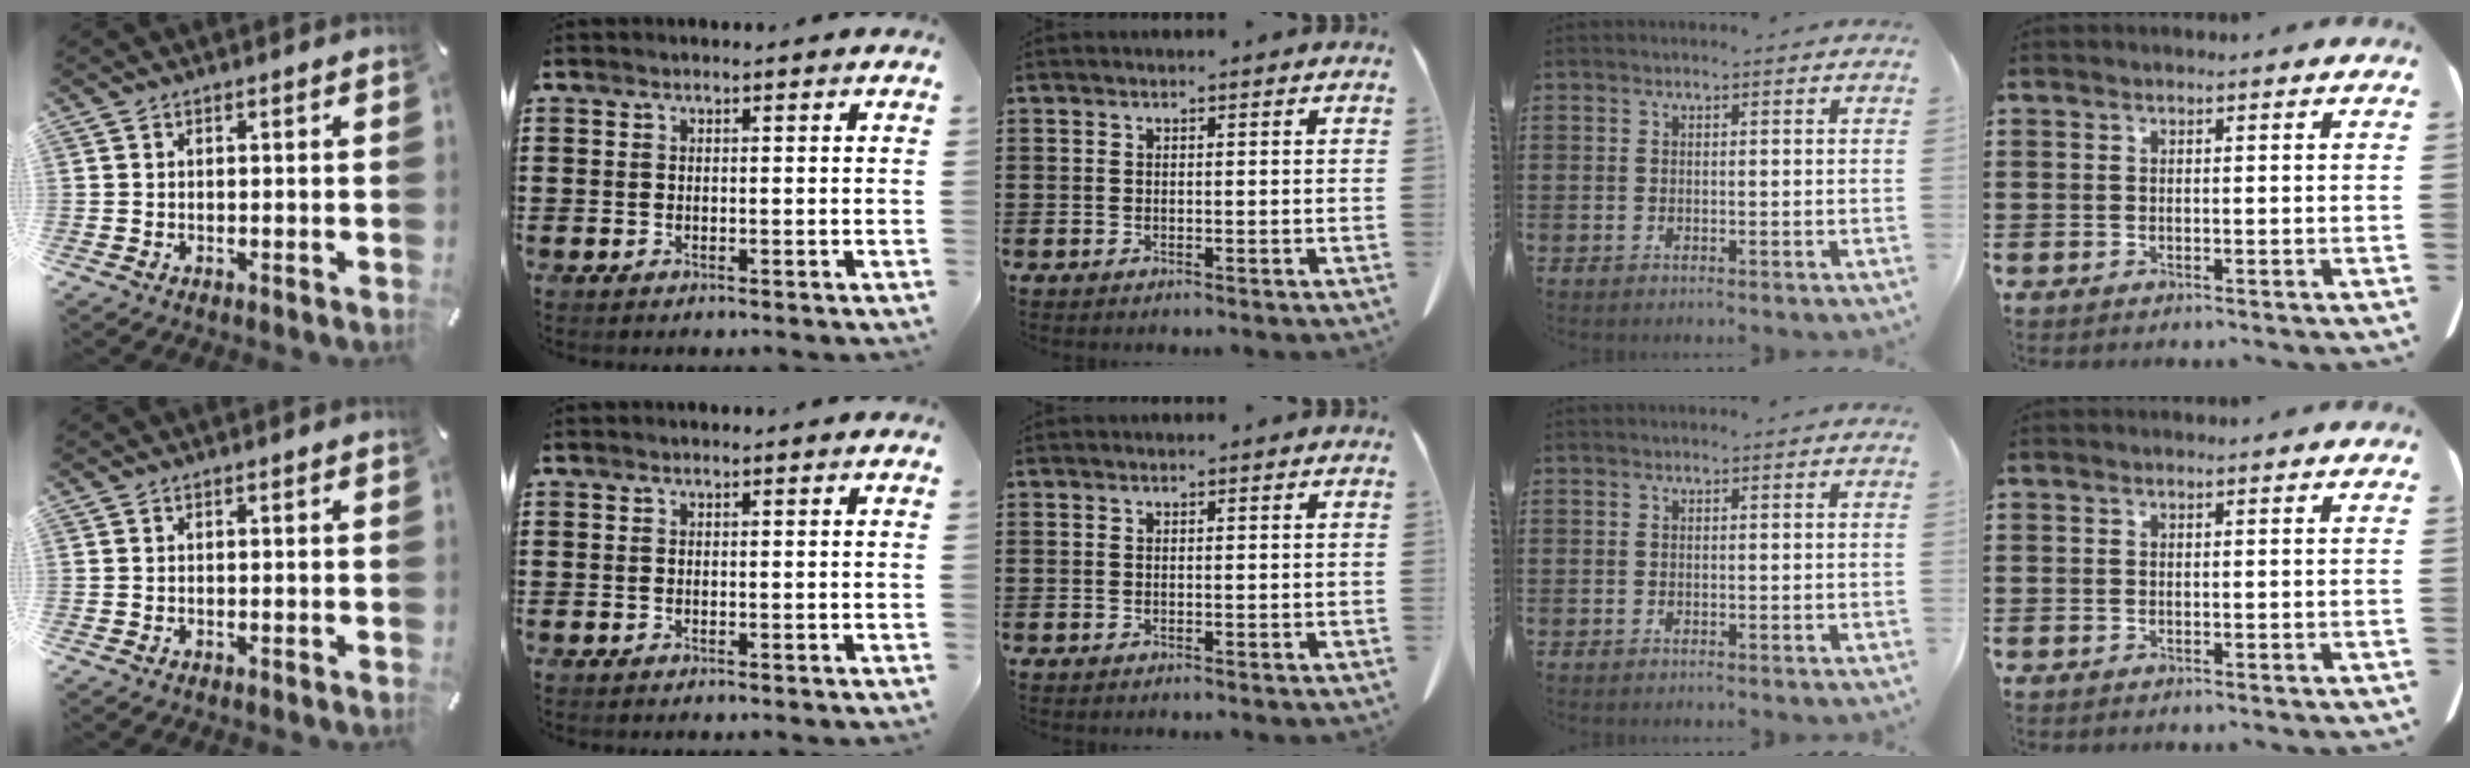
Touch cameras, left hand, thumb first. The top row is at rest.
{}